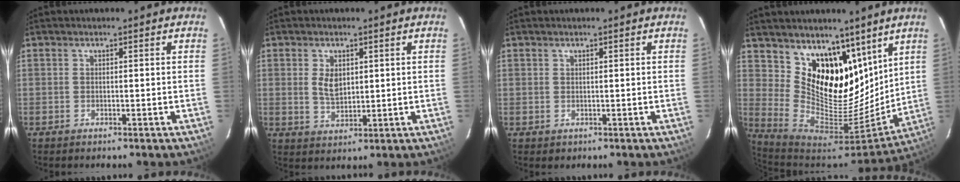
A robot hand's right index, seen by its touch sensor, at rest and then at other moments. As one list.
[{"total": 4.5, "force": [1.1, 2.8, 3.3], "torque": [-0.061, -0.001, 0.026]}, {"total": 1.2, "force": [0.3, 1.1, 0.0], "torque": [0.006, 0.004, 0.005]}, {"total": 18.7, "force": [11.8, 11.5, 8.7], "torque": [-0.162, -0.031, 0.224]}]